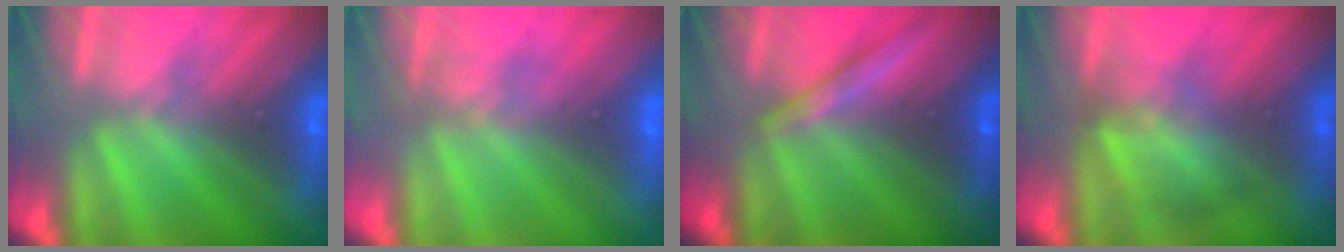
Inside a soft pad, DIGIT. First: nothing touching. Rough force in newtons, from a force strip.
{"total": 1.8}
{"total": 2.2}
{"total": 2.8}